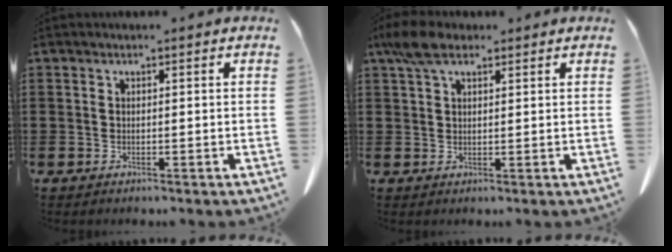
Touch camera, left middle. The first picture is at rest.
{"total": 4.8, "force": [2.9, 2.1, 3.2], "torque": [-0.071, 0.007, 0.054]}